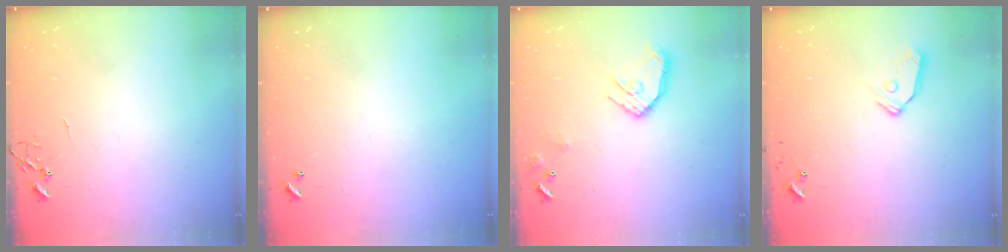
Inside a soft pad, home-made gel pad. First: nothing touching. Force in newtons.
{"total": 0.0}
{"total": 11.7, "press": 11.6, "slide": 1.2}
{"total": 8.1, "press": 8.1, "slide": 0.7}